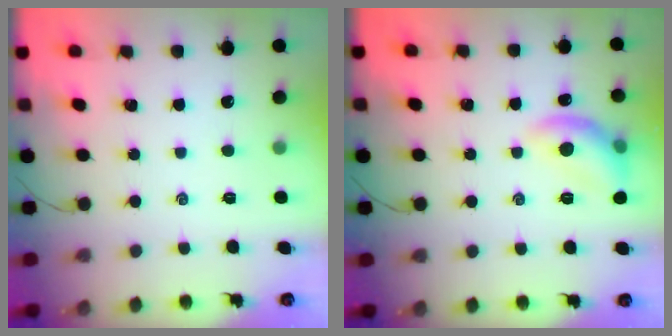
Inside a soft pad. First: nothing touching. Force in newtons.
{"total": 10.6, "press": 10.5, "slide": 0.4}